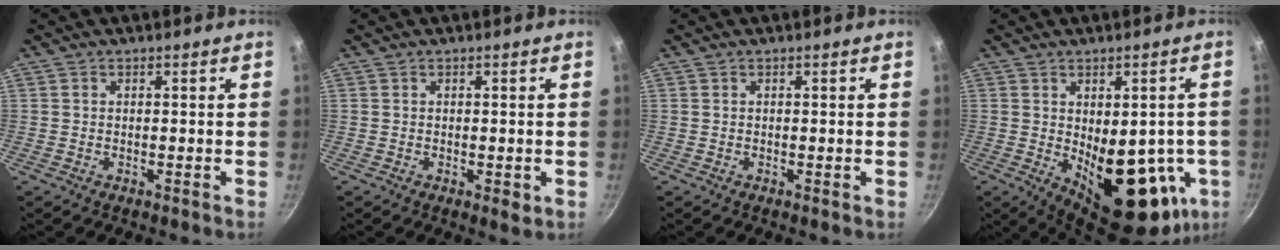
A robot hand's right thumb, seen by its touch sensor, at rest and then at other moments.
{"total": 2.3, "force": [-0.6, 0.9, 2.0], "torque": [-0.032, -0.006, -0.007]}
{"total": 0.0}
{"total": 19.5, "force": [-3.0, 10.2, 16.4], "torque": [-0.169, -0.025, -0.016]}